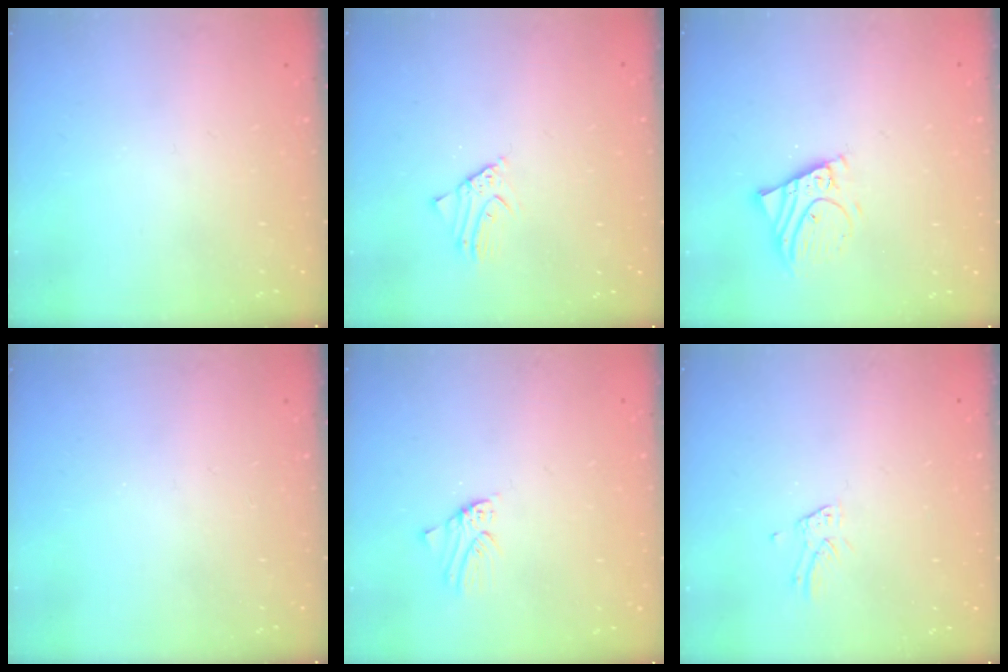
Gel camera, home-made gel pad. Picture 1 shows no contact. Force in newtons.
{"total": 2.6, "press": 2.6, "slide": 0.3}
{"total": 7.1, "press": 7.0, "slide": 0.7}
{"total": 0.0}
{"total": 0.7, "press": 0.7, "slide": 0.1}
{"total": 1.2, "press": 1.2, "slide": 0.1}